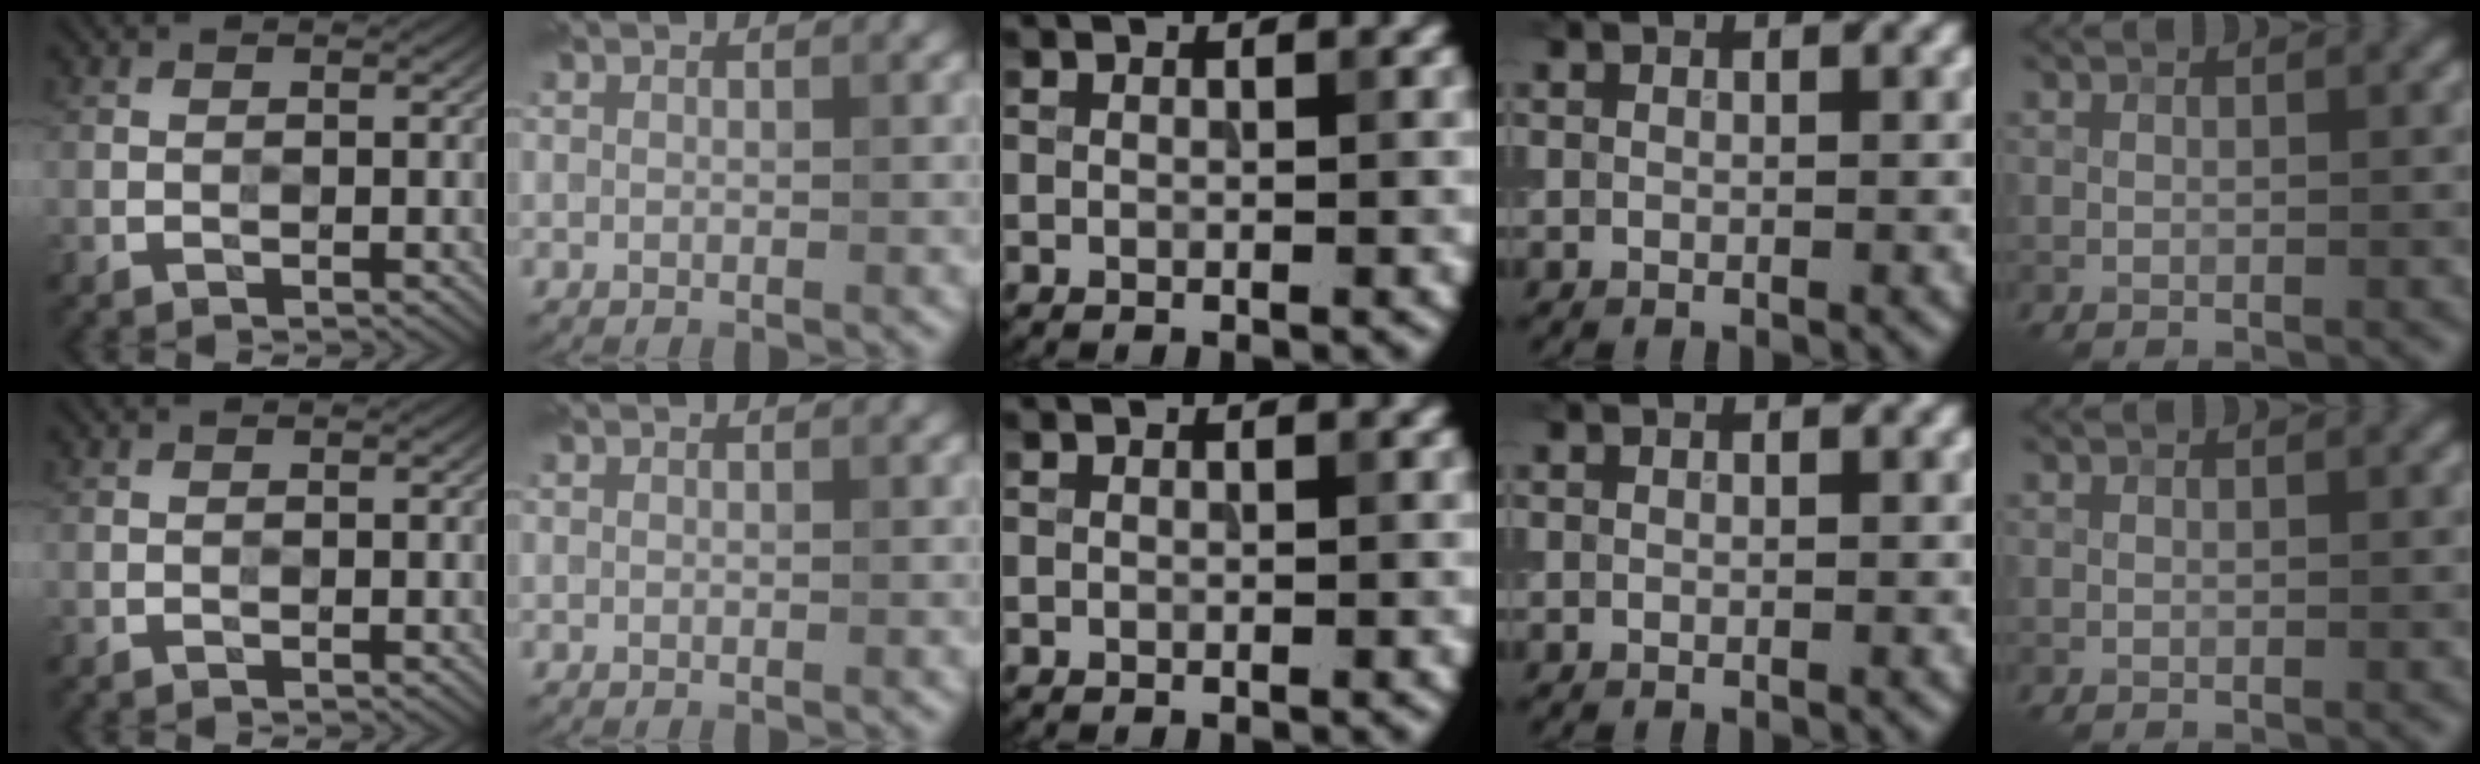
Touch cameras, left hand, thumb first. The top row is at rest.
{}